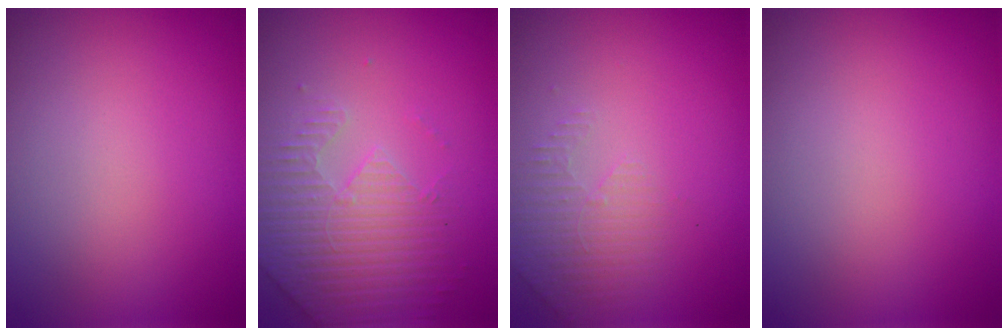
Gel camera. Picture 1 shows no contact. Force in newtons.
{"total": 4.4, "press": 4.3, "slide": 1.0}
{"total": 2.3, "press": 2.2, "slide": 0.6}
{"total": 0.0}